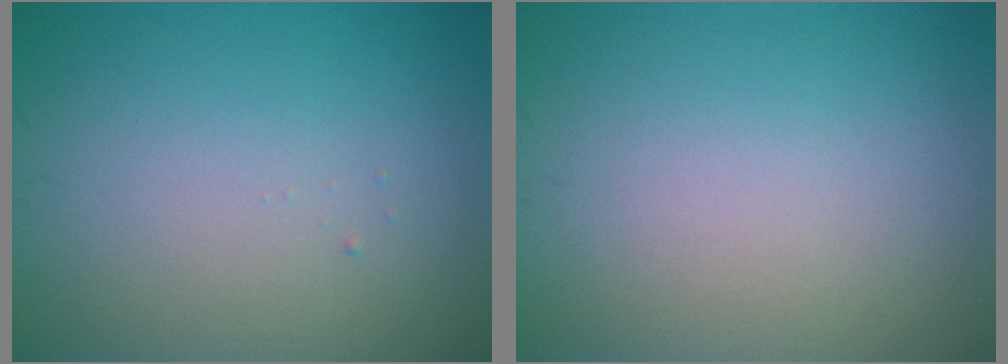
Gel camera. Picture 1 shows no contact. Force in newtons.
{"total": 0.0}